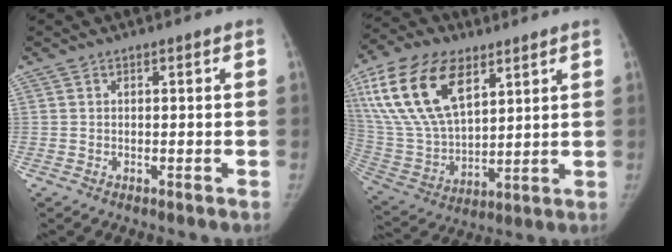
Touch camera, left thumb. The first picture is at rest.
{"total": 21.7, "force": [10.2, 11.6, 15.3], "torque": [-0.292, -0.024, 0.200]}